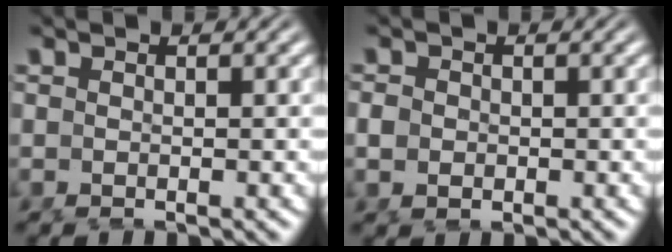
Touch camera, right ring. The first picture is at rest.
{"total": 1.1, "force": [-0.5, 0.7, 0.7], "torque": [-0.017, -0.014, 0.000]}